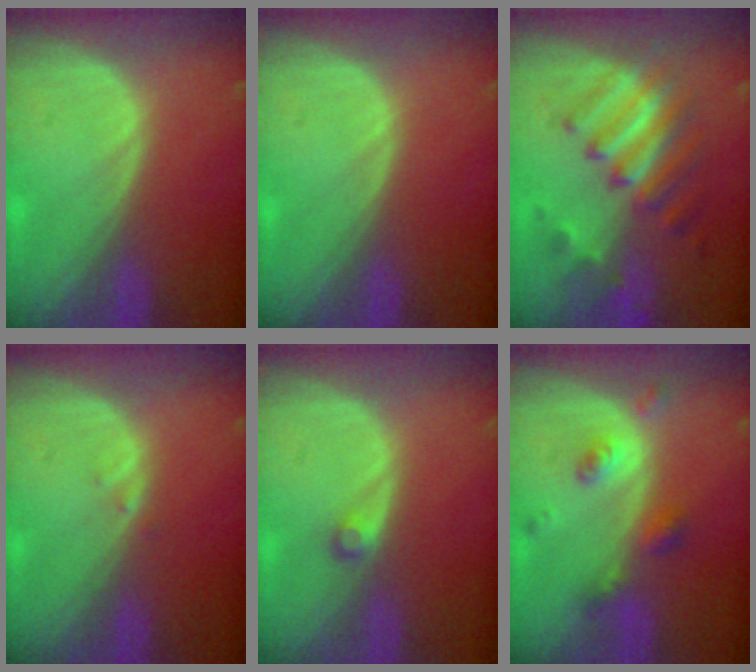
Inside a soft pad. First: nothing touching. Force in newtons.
{"total": 0.0}
{"total": 8.2, "press": 8.1, "slide": 1.5}
{"total": 0.6, "press": 0.6, "slide": 0.1}
{"total": 1.3, "press": 1.2, "slide": 0.3}
{"total": 5.3, "press": 4.5, "slide": 2.6}